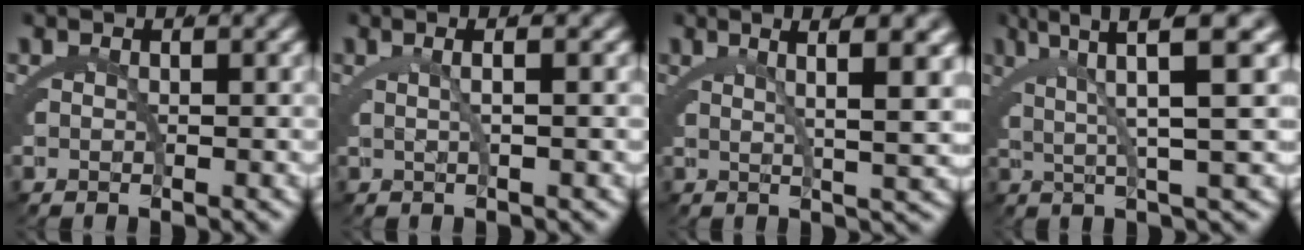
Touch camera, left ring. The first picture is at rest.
{"total": 2.1, "force": [0.8, -0.5, 1.9], "torque": [-0.018, 0.010, 0.013]}
{"total": 5.7, "force": [3.3, -0.2, 4.6], "torque": [-0.049, 0.013, 0.051]}
{"total": 6.8, "force": [3.5, -0.1, 5.8], "torque": [-0.078, 0.014, 0.054]}